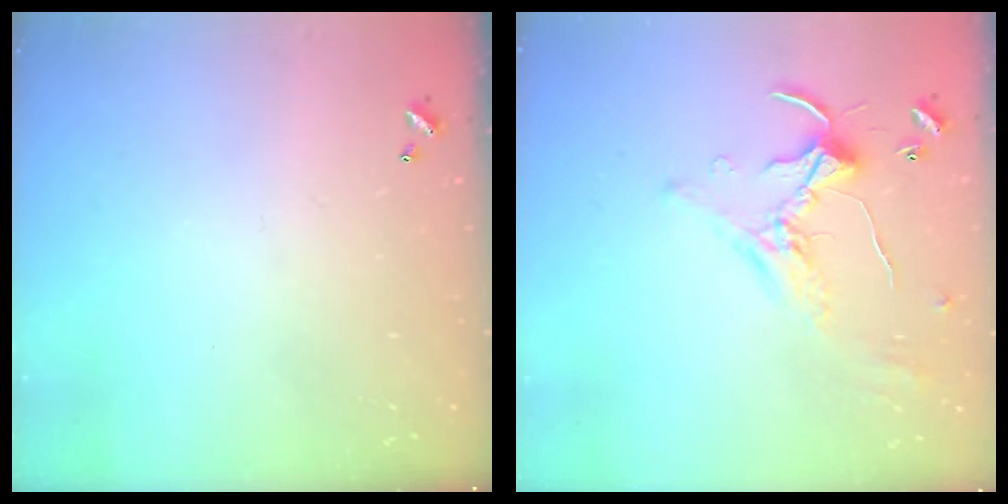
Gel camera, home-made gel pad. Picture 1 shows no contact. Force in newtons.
{"total": 1.0, "press": 0.5, "slide": 0.8}